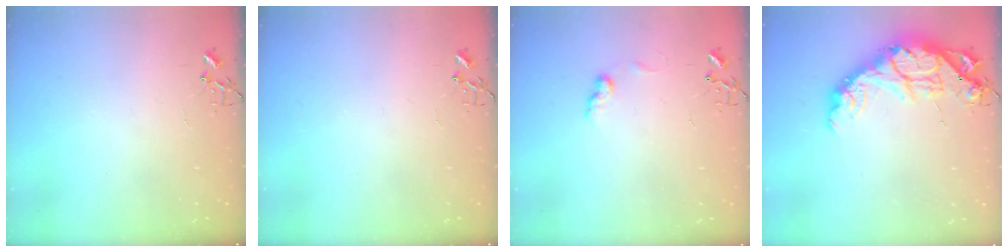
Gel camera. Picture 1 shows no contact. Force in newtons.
{"total": 0.0}
{"total": 7.2, "press": 7.2, "slide": 0.2}
{"total": 17.5, "press": 17.5, "slide": 1.5}